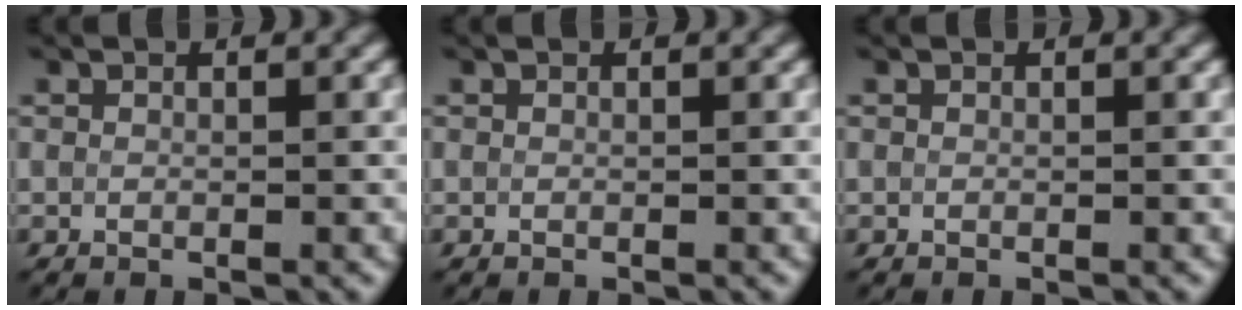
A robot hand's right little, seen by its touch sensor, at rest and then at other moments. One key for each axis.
{"total": 0.0}
{"total": 0.0}